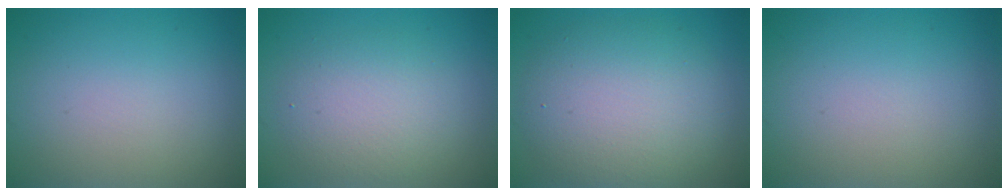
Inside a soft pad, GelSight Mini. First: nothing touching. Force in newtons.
{"total": 3.9, "press": 3.9, "slide": 0.4}
{"total": 7.4, "press": 7.4, "slide": 0.4}
{"total": 0.0}